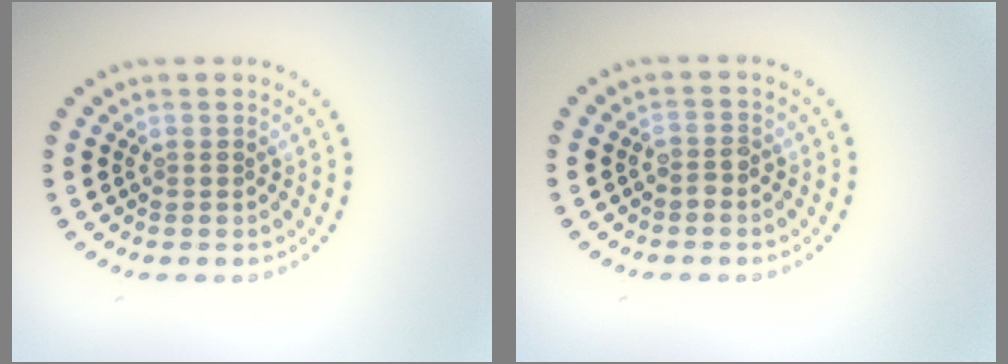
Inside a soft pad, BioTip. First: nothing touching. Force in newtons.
{"total": 1.1, "press": 0.9, "slide": 0.6}